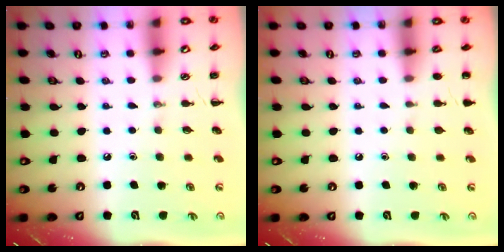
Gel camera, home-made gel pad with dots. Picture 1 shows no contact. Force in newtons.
{"total": 1.2, "press": 1.2, "slide": 0.1}